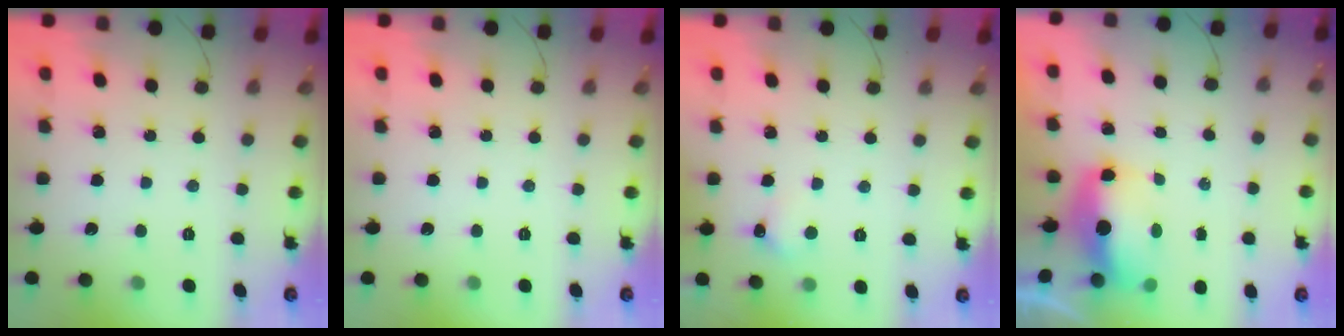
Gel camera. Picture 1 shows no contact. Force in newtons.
{"total": 0.0}
{"total": 5.1, "press": 5.0, "slide": 1.3}
{"total": 8.8, "press": 8.6, "slide": 1.9}